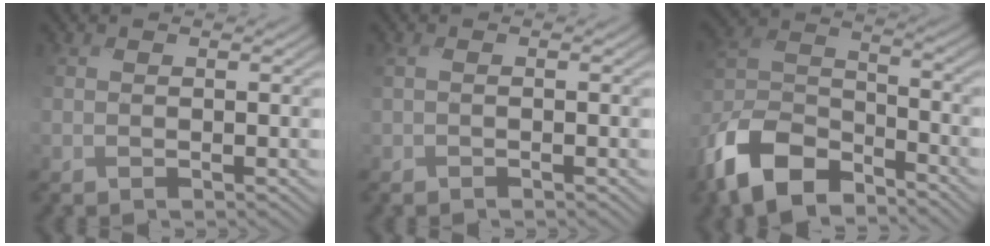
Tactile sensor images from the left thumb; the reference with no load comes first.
{"total": 1.2, "force": [-0.2, 0.4, 1.1], "torque": [-0.027, -0.002, -0.005]}
{"total": 12.3, "force": [-8.8, 5.5, 6.6], "torque": [-0.148, -0.007, -0.190]}